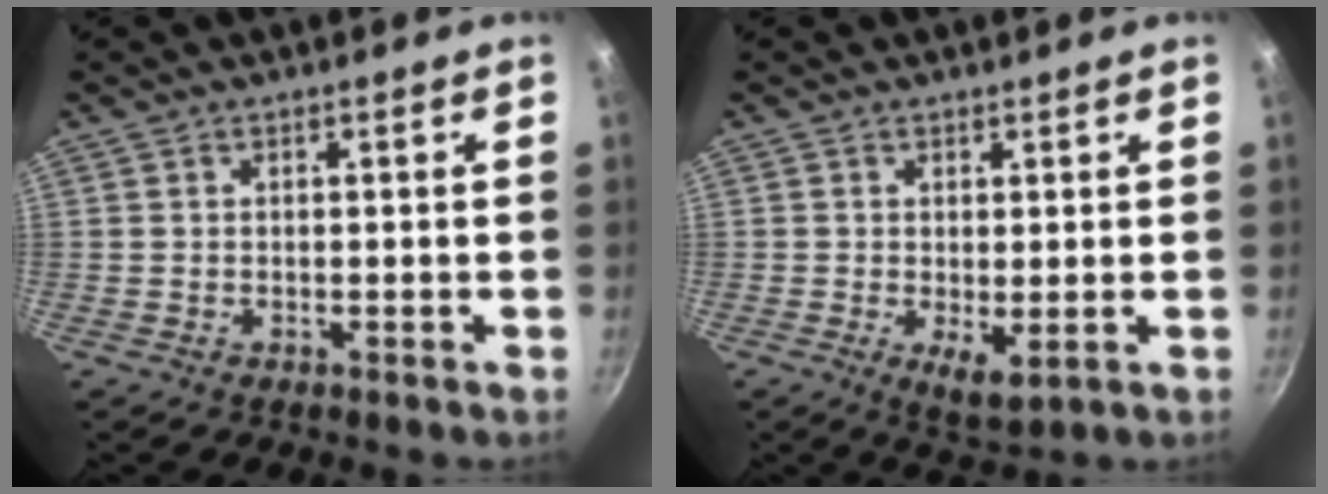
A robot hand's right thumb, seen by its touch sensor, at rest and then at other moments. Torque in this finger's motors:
{"motor_torque": [-0.40, 0.05, -0.14, 0.19, -0.02]}